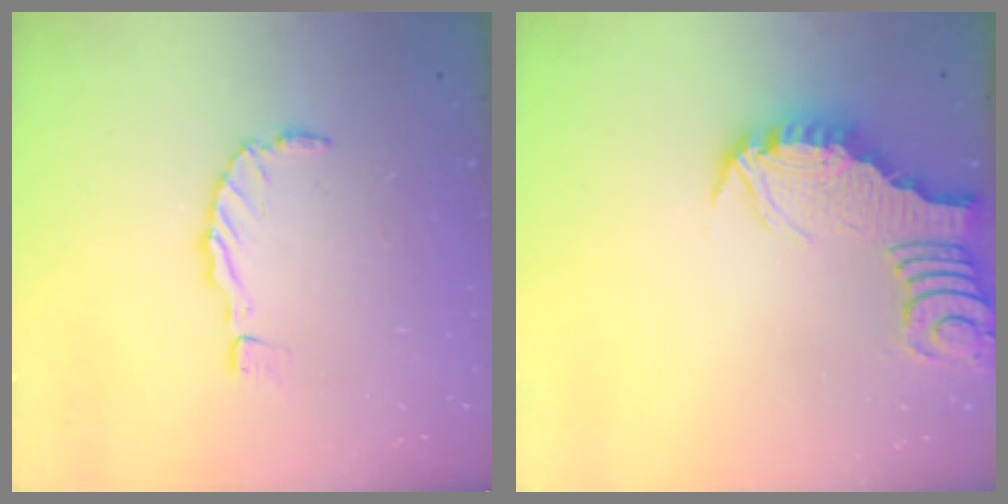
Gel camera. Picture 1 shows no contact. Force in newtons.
{"total": 2.6, "press": 2.6, "slide": 0.2}